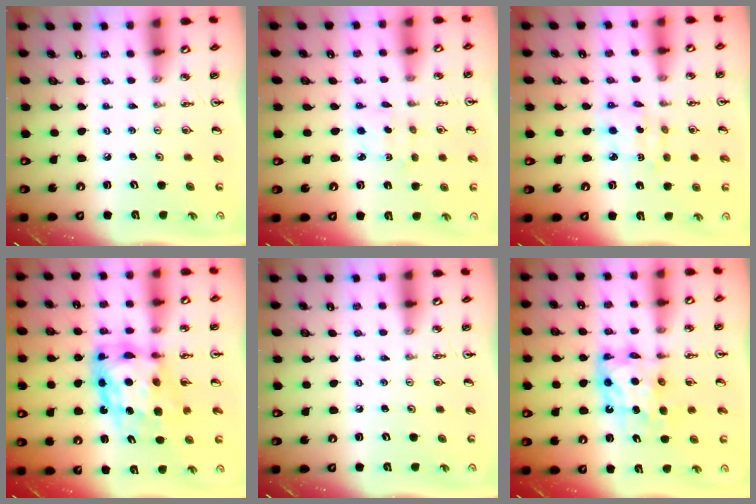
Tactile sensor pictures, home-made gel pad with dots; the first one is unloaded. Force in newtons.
{"total": 2.2, "press": 2.1, "slide": 0.7}
{"total": 4.0, "press": 4.0, "slide": 0.2}
{"total": 12.5, "press": 12.4, "slide": 1.3}
{"total": 0.0}
{"total": 9.5, "press": 9.5, "slide": 0.9}